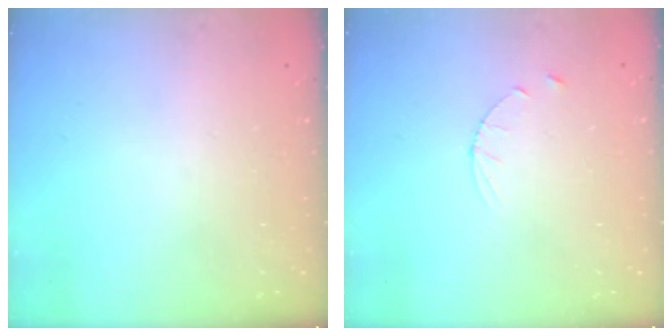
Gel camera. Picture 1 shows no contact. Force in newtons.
{"total": 3.0, "press": 2.9, "slide": 0.4}